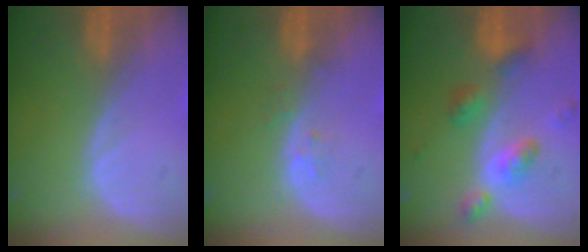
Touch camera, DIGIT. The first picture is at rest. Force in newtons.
{"total": 1.6, "press": 1.6, "slide": 0.1}
{"total": 6.0, "press": 6.0, "slide": 0.4}